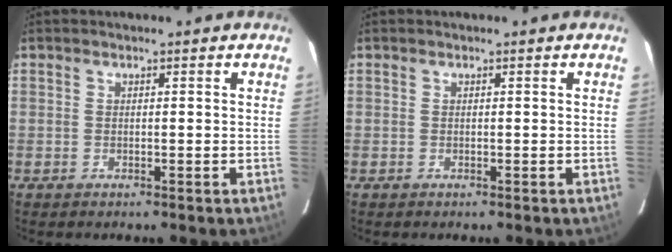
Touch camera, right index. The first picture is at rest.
{"total": 0.0}